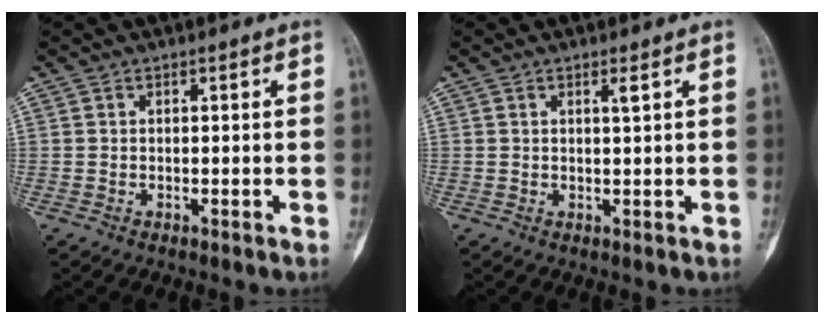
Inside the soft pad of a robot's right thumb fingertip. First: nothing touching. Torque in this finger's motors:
{"motor_torque": [-0.04, 0.37, 0.11, -0.08, 0.08]}